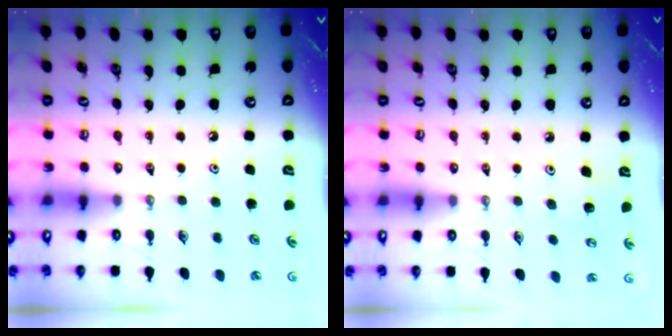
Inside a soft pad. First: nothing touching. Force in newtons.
{"total": 6.1, "press": 6.0, "slide": 1.0}